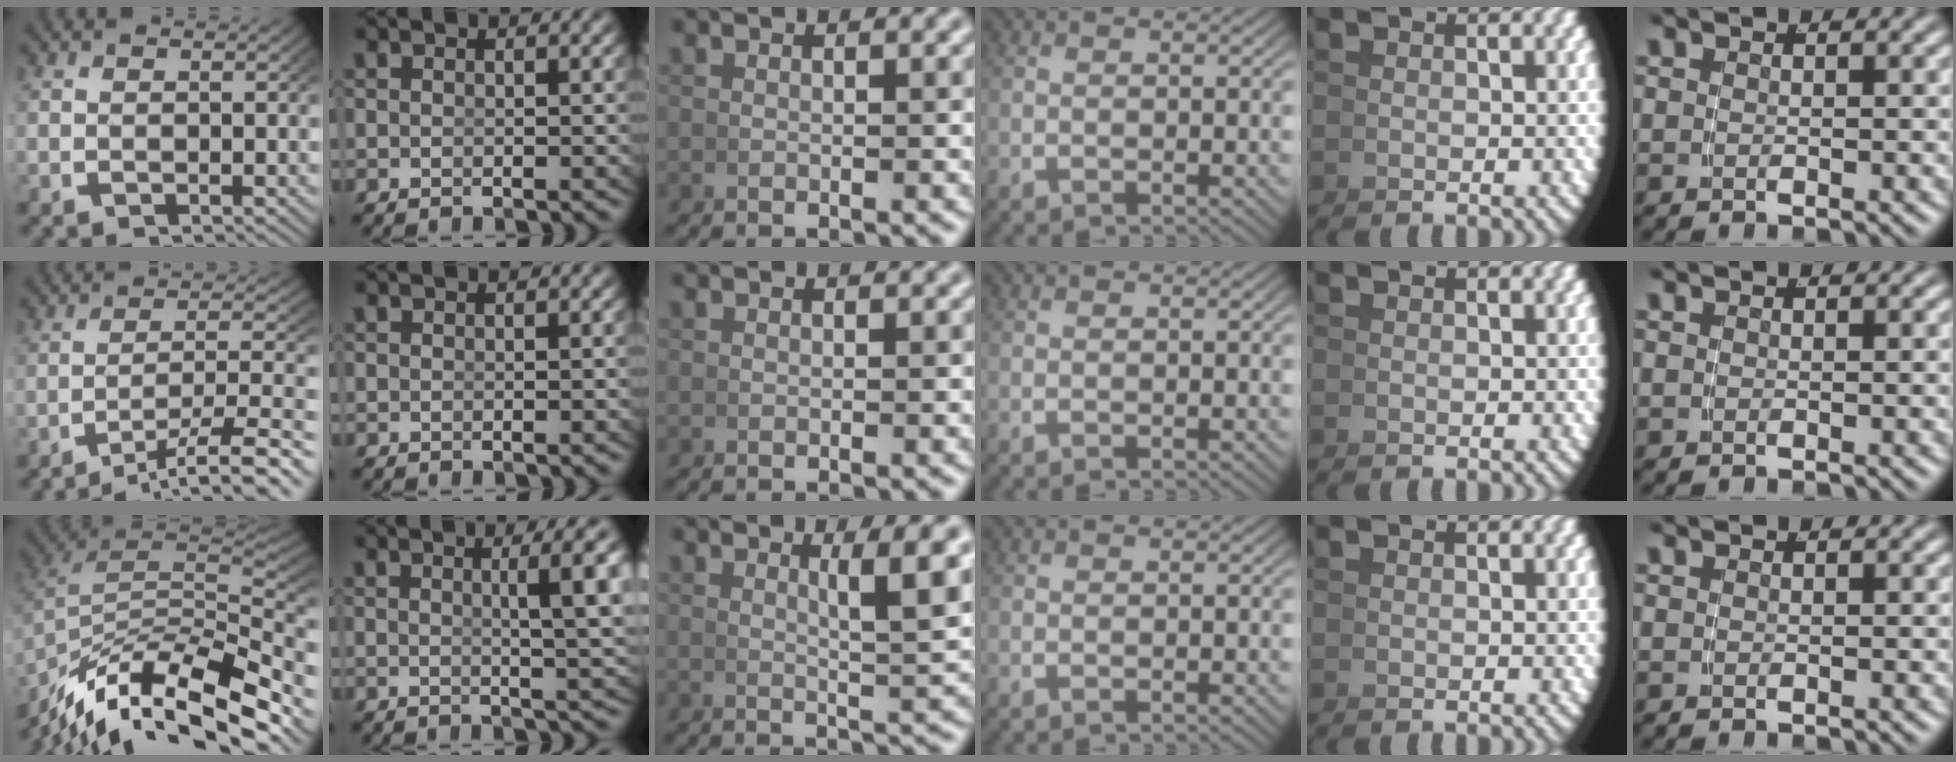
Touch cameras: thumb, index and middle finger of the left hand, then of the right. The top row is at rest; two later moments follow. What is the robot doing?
{"motion": "lift_and_place", "object": "cup"}